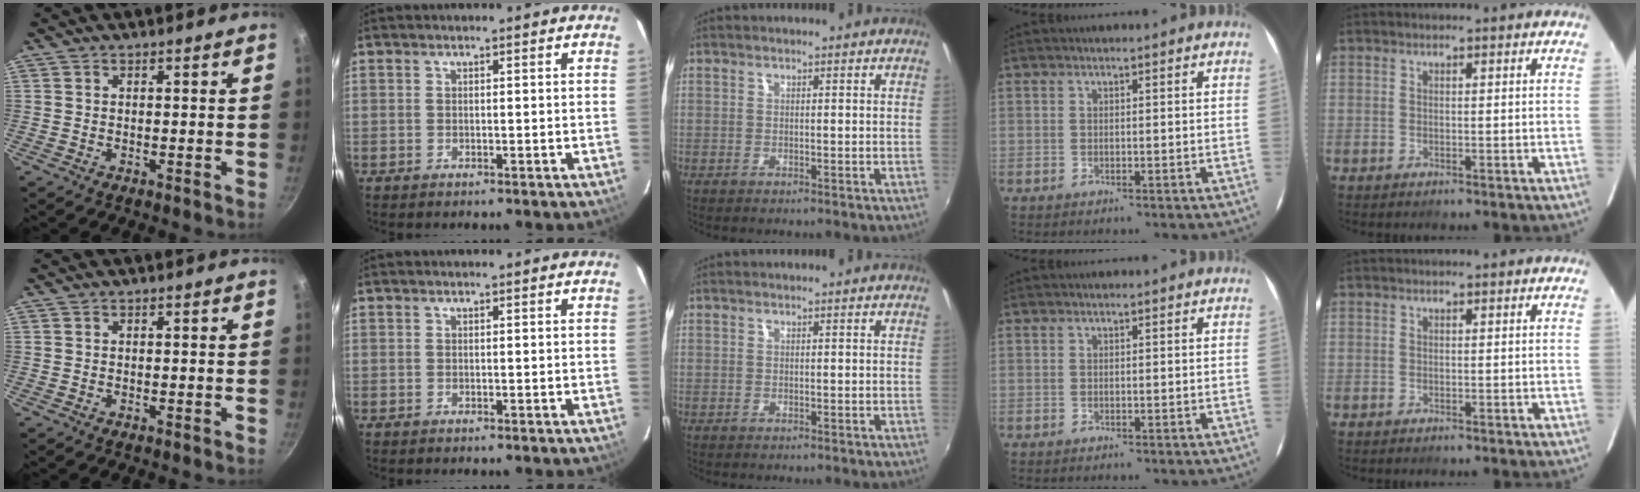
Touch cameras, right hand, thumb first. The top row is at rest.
{}